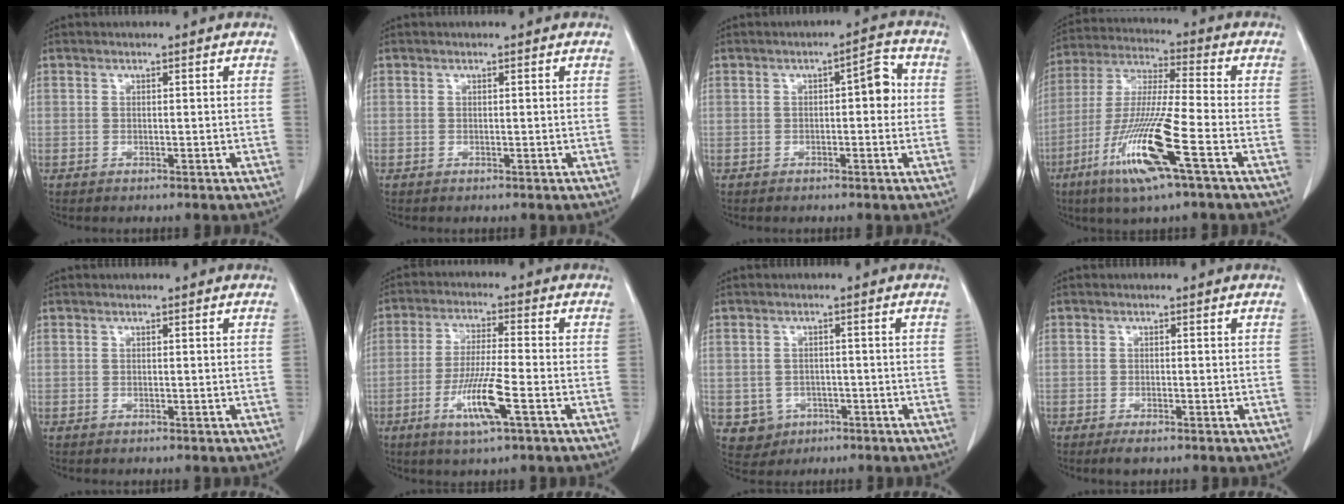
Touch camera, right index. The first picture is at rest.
{"total": 0.0}
{"total": 4.3, "force": [0.3, 1.6, 4.0], "torque": [-0.047, 0.019, 0.002]}
{"total": 15.2, "force": [-6.6, 0.1, 13.7], "torque": [-0.286, -0.024, -0.125]}
{"total": 0.0}
{"total": 8.7, "force": [-3.5, 0.1, 8.0], "torque": [-0.157, -0.014, -0.065]}
{"total": 4.0, "force": [-1.3, 3.7, 0.4], "torque": [0.001, 0.009, -0.010]}
{"total": 1.7, "force": [-1.1, 0.3, 1.2], "torque": [-0.020, -0.004, -0.014]}